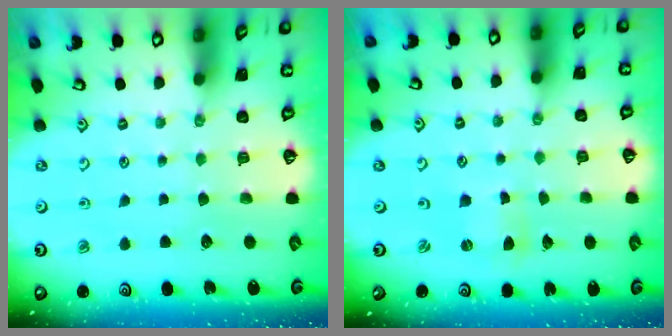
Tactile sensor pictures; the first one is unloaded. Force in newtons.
{"total": 1.0, "press": 1.0, "slide": 0.2}